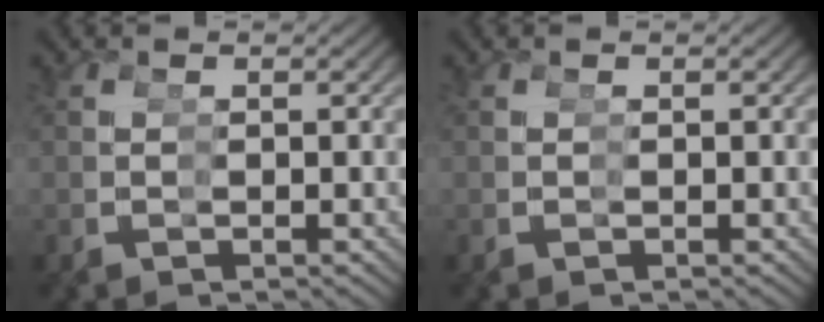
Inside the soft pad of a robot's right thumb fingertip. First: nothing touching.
{"total": 0.0}